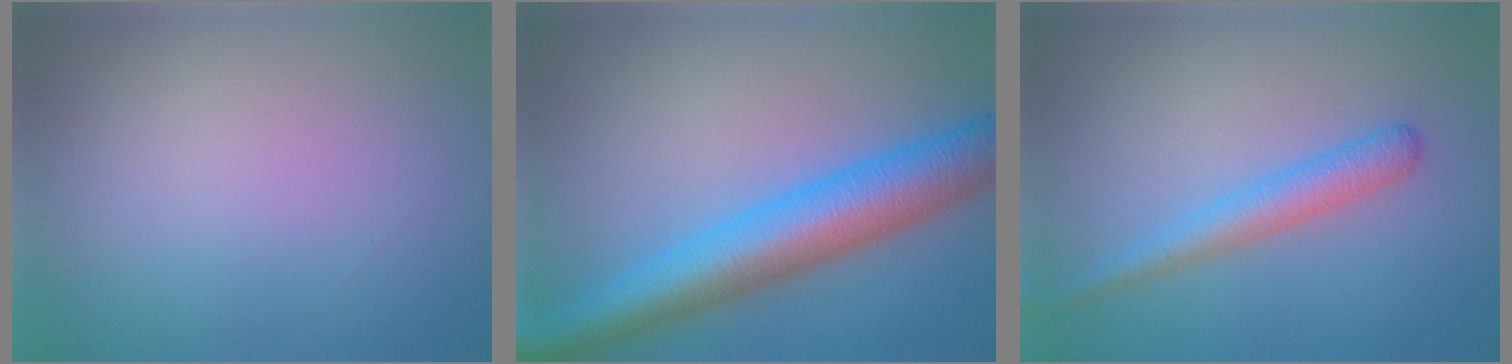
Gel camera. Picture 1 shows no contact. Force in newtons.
{"total": 7.9, "press": 7.9, "slide": 0.1}
{"total": 2.8, "press": 2.8, "slide": 0.0}